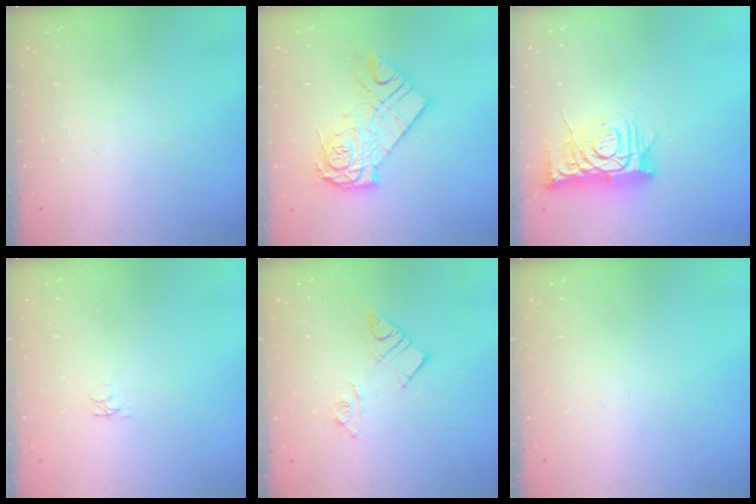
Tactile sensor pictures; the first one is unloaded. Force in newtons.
{"total": 12.9, "press": 12.9, "slide": 1.0}
{"total": 12.0, "press": 11.9, "slide": 1.2}
{"total": 3.4, "press": 3.4, "slide": 0.4}
{"total": 8.4, "press": 8.4, "slide": 0.6}
{"total": 0.0}